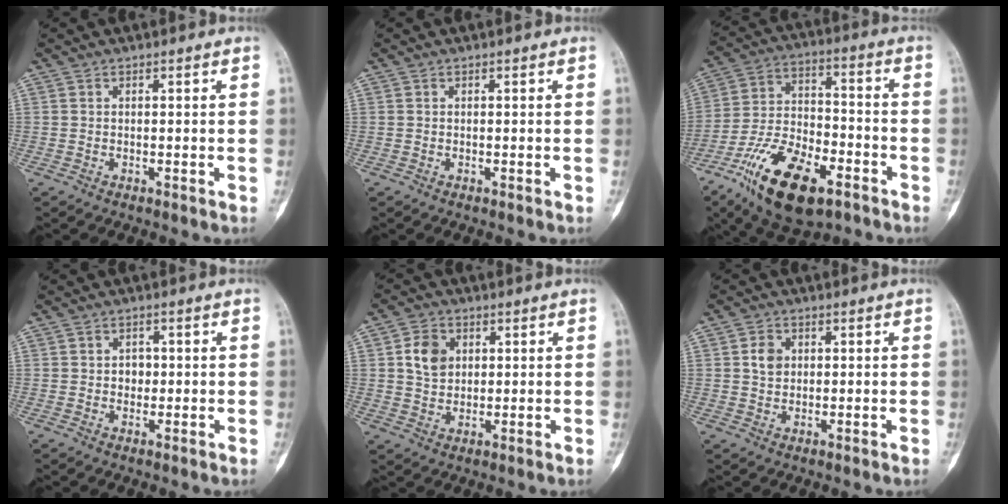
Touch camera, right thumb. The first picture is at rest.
{"total": 0.0}
{"total": 19.4, "force": [-10.5, 9.0, 13.6], "torque": [-0.228, 0.054, -0.181]}
{"total": 2.4, "force": [0.1, 2.1, 1.2], "torque": [0.005, 0.005, -0.001]}
{"total": 6.5, "force": [1.7, 5.1, 3.6], "torque": [-0.041, -0.006, 0.030]}
{"total": 3.6, "force": [0.8, 3.0, 1.9], "torque": [-0.017, -0.001, 0.012]}